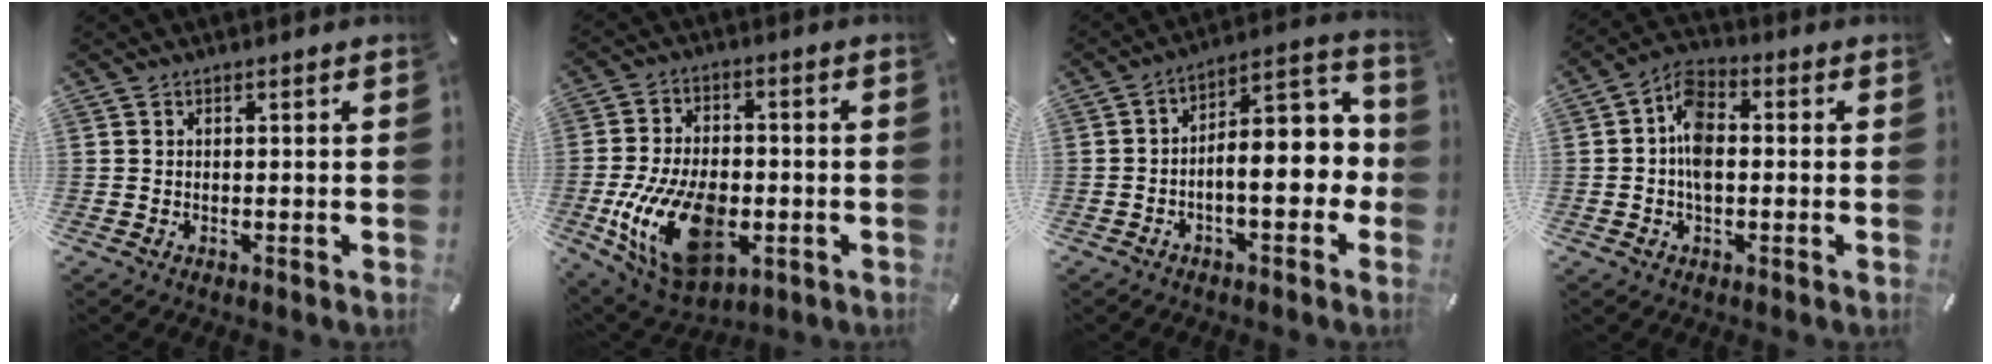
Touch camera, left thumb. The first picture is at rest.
{"total": 18.7, "force": [-4.8, 11.5, 14.0], "torque": [-0.286, 0.007, -0.076]}
{"total": 11.7, "force": [-2.2, 5.7, 10.0], "torque": [-0.124, -0.013, -0.040]}
{"total": 7.8, "force": [-0.6, 4.9, 6.1], "torque": [-0.120, 0.008, -0.014]}